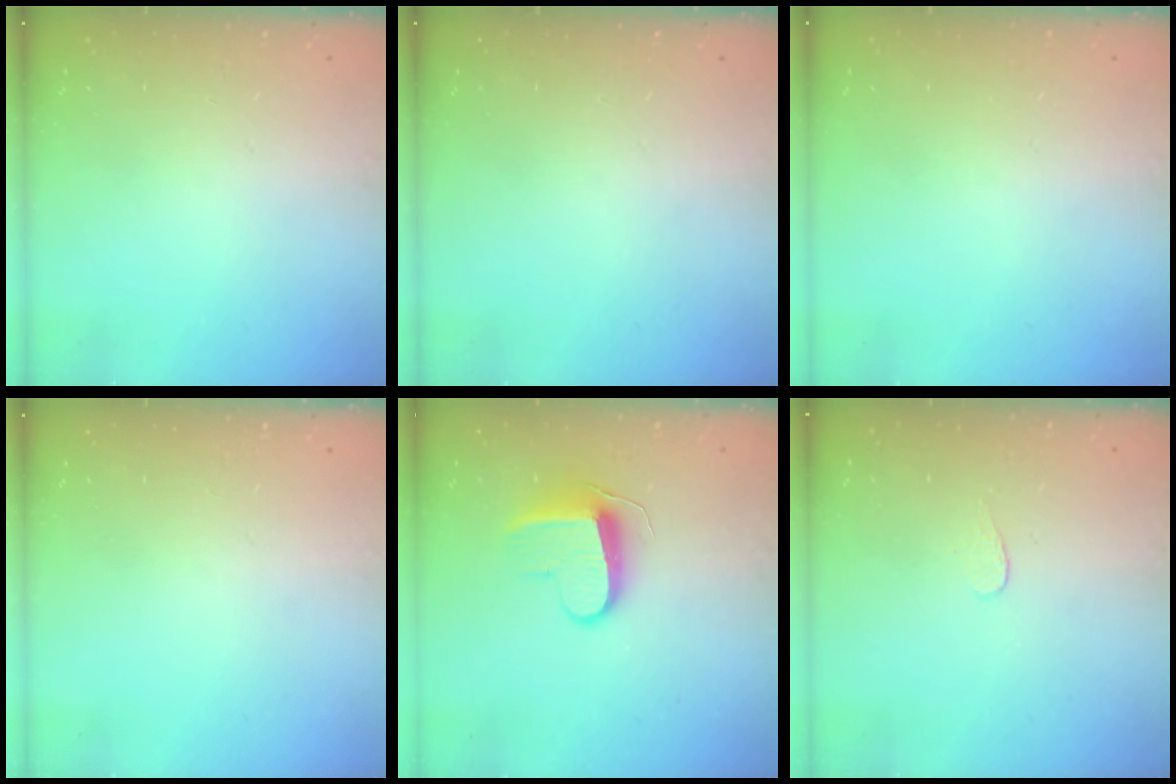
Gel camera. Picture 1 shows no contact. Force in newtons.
{"total": 0.0}
{"total": 0.6, "press": 0.6, "slide": 0.2}
{"total": 0.0}
{"total": 9.3, "press": 9.3, "slide": 0.4}
{"total": 3.3, "press": 3.3, "slide": 0.3}